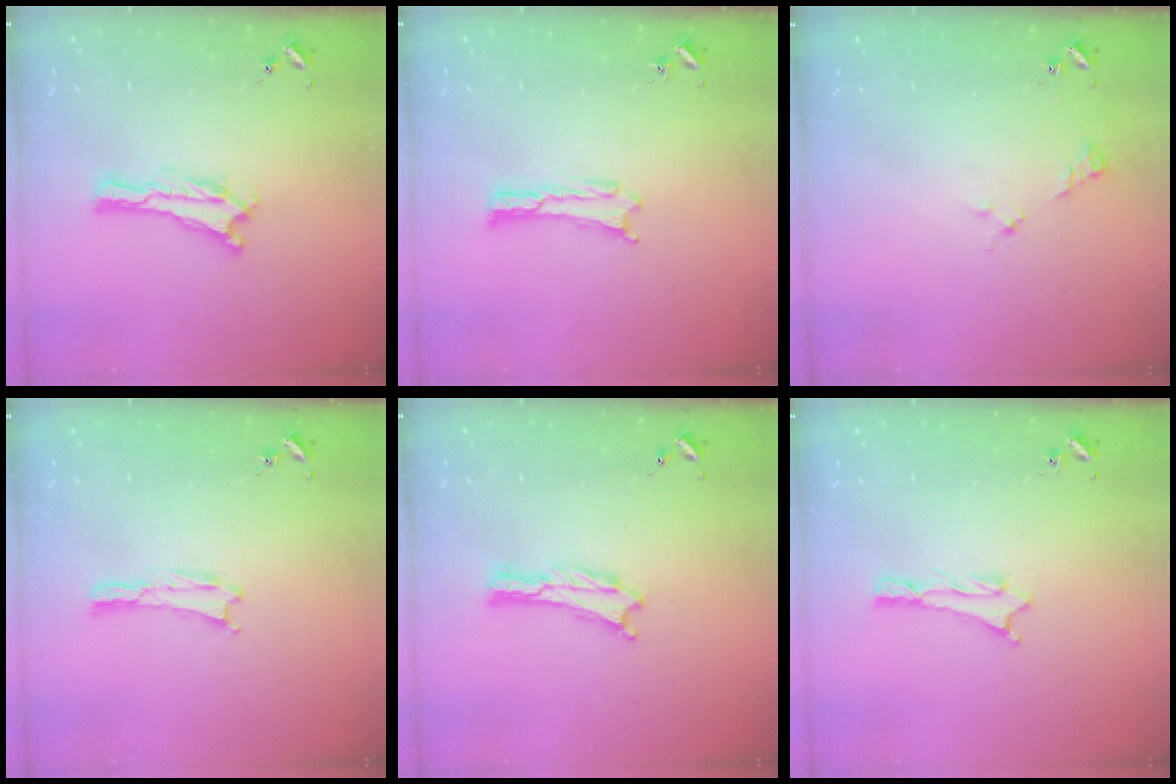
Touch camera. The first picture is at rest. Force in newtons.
{"total": 0.0}
{"total": 2.5, "press": 2.5, "slide": 0.3}
{"total": 0.0}
{"total": 0.0}
{"total": 0.9, "press": 0.8, "slide": 0.1}